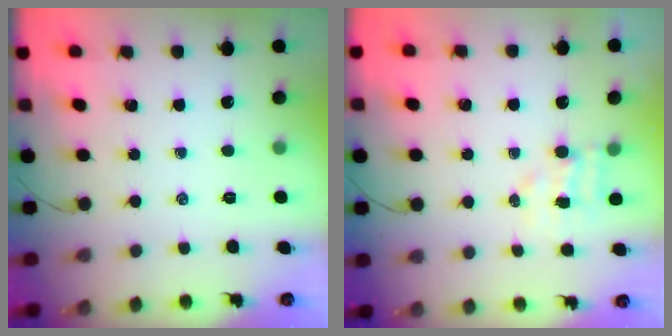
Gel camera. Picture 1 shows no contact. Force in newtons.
{"total": 3.9, "press": 3.8, "slide": 0.6}